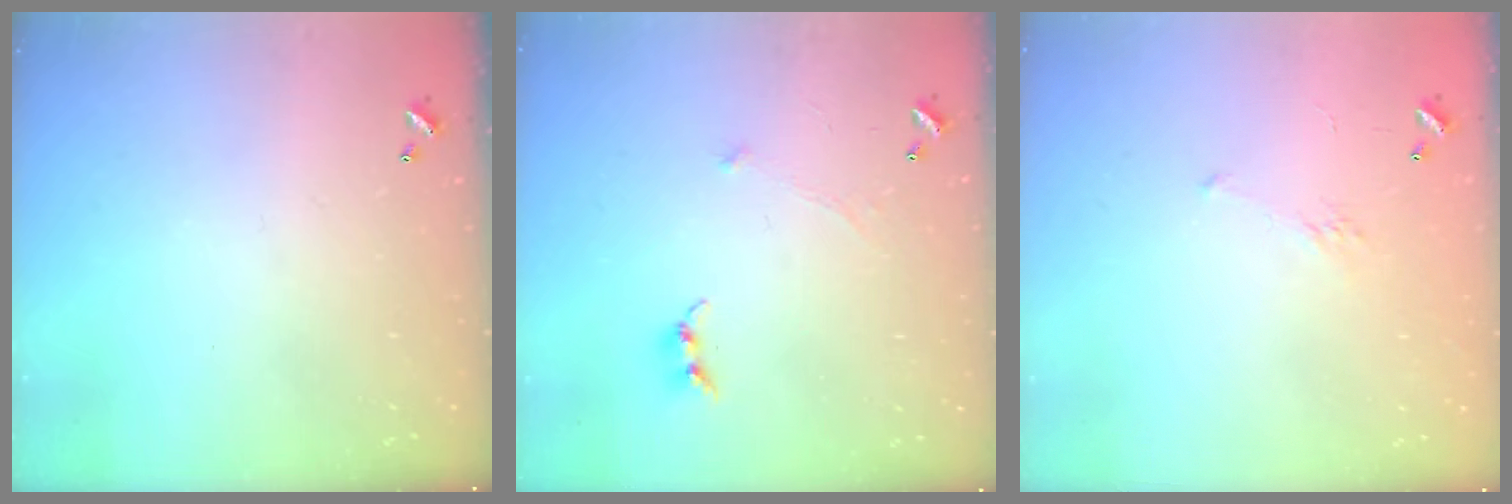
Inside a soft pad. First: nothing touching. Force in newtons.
{"total": 0.8, "press": 0.6, "slide": 0.5}
{"total": 5.3, "press": 5.2, "slide": 1.0}